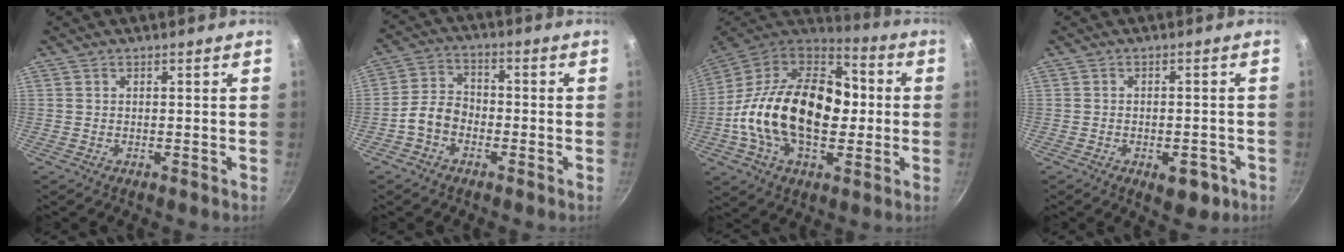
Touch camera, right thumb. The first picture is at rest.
{"total": 6.1, "force": [-2.5, 4.4, 3.3], "torque": [-0.044, 0.032, -0.058]}
{"total": 27.7, "force": [-1.2, 17.4, 21.5], "torque": [-0.350, 0.040, -0.031]}
{"total": 5.8, "force": [-2.5, 3.1, 4.1], "torque": [-0.030, 0.015, -0.025]}